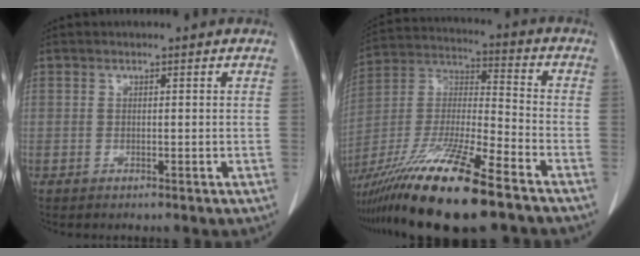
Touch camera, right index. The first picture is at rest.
{"total": 19.7, "force": [-13.5, 1.6, 14.2], "torque": [-0.300, -0.043, -0.250]}